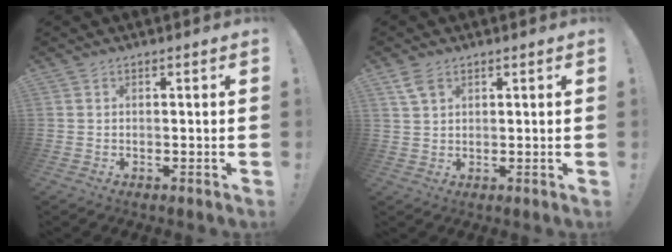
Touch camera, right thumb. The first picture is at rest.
{"total": 4.3, "force": [2.4, 2.4, 2.6], "torque": [-0.039, -0.008, 0.045]}